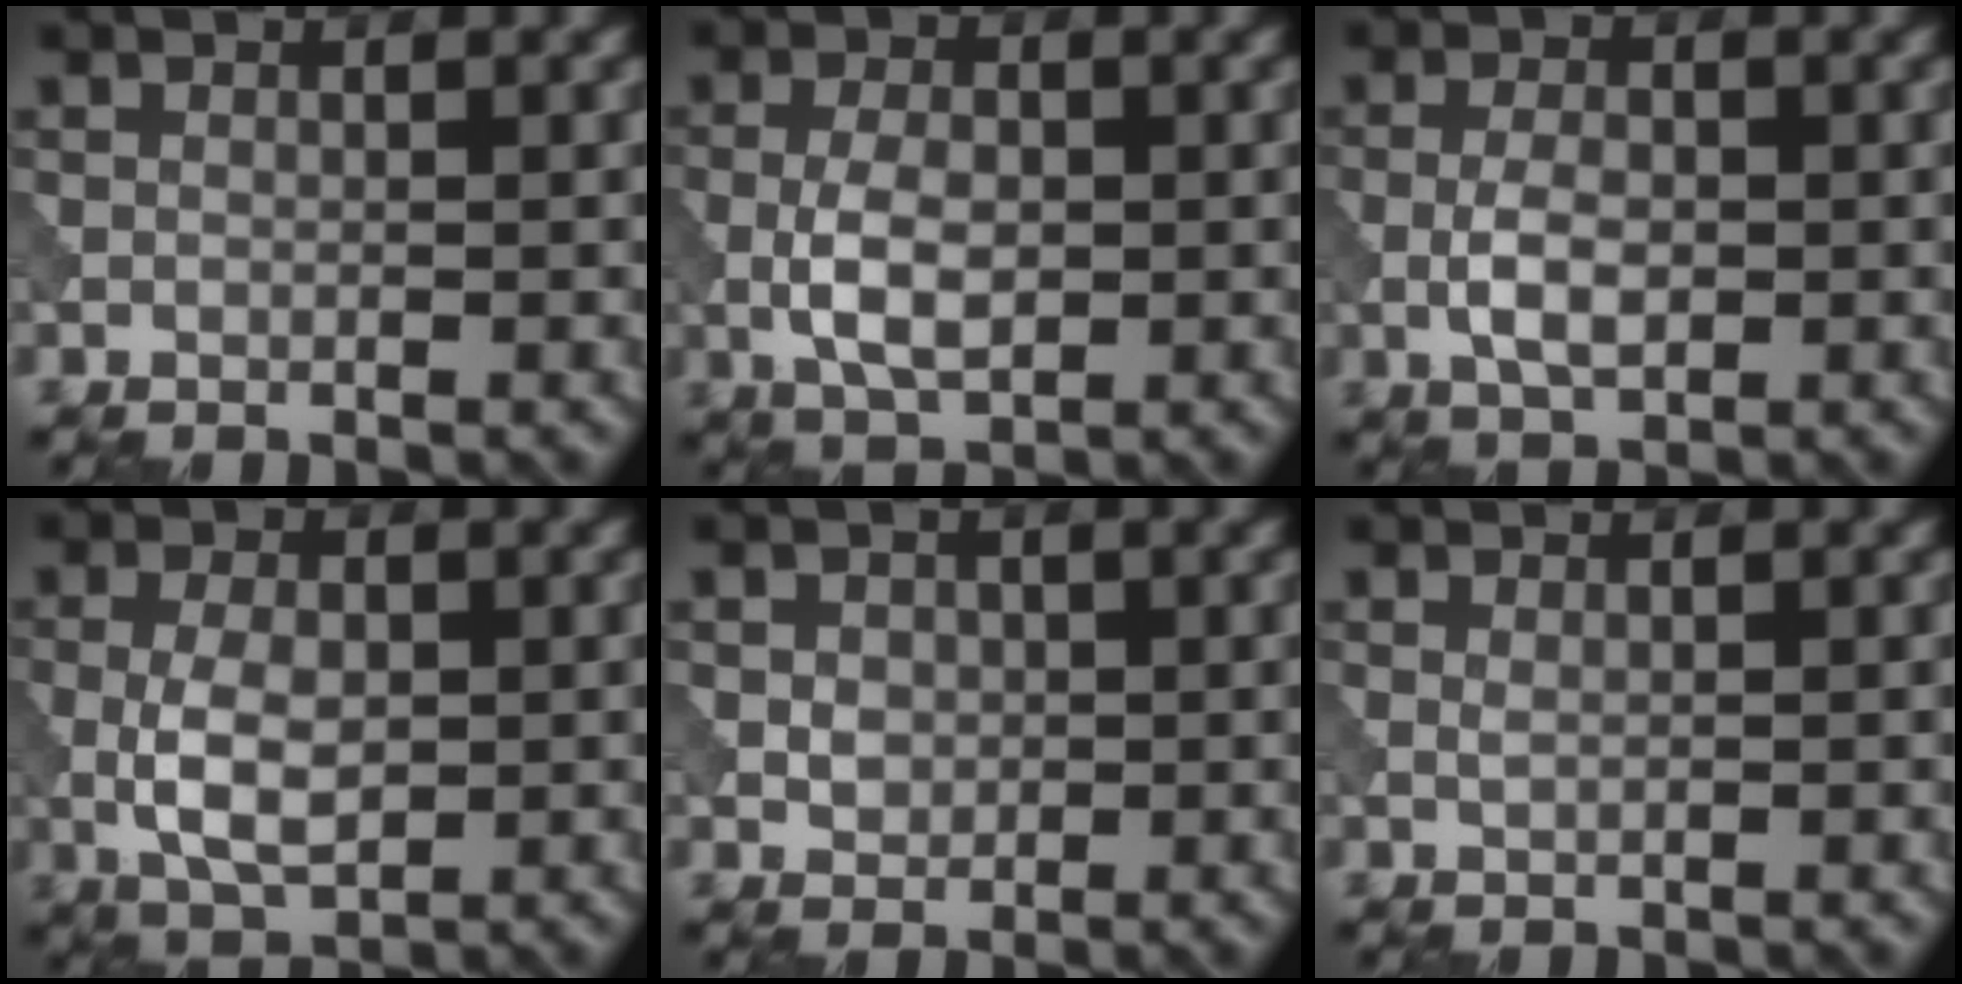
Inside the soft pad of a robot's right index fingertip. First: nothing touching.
{"total": 4.3, "force": [-0.8, 2.3, 3.5], "torque": [-0.074, 0.000, -0.016]}
{"total": 3.4, "force": [-0.7, 1.8, 2.8], "torque": [-0.056, 0.001, -0.015]}
{"total": 4.6, "force": [-0.6, 2.5, 3.9], "torque": [-0.081, -0.002, -0.011]}
{"total": 1.9, "force": [0.1, 1.6, 0.9], "torque": [-0.016, 0.000, 0.002]}
{"total": 0.6, "force": [0.2, 0.2, 0.5], "torque": [-0.013, 0.001, 0.004]}